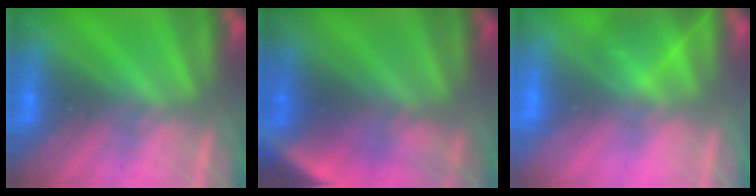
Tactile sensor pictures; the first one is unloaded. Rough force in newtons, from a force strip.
{"total": 4.5}
{"total": 2.8}